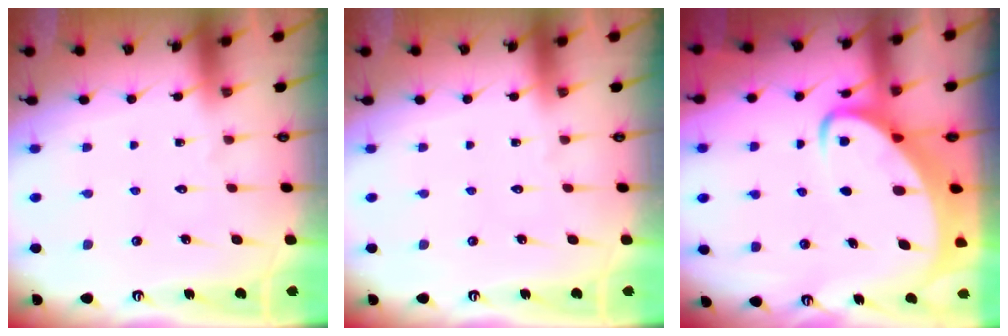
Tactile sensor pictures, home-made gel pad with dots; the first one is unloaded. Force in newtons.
{"total": 0.0}
{"total": 4.9, "press": 4.9, "slide": 0.7}